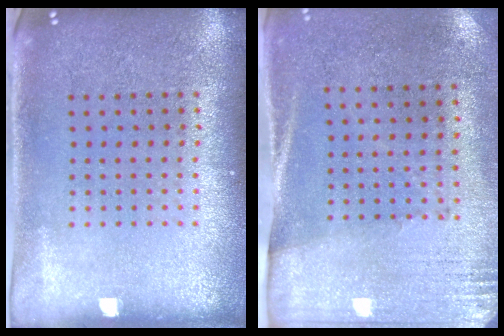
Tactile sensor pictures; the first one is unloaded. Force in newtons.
{"total": 2.8, "press": 2.4, "slide": 1.4}